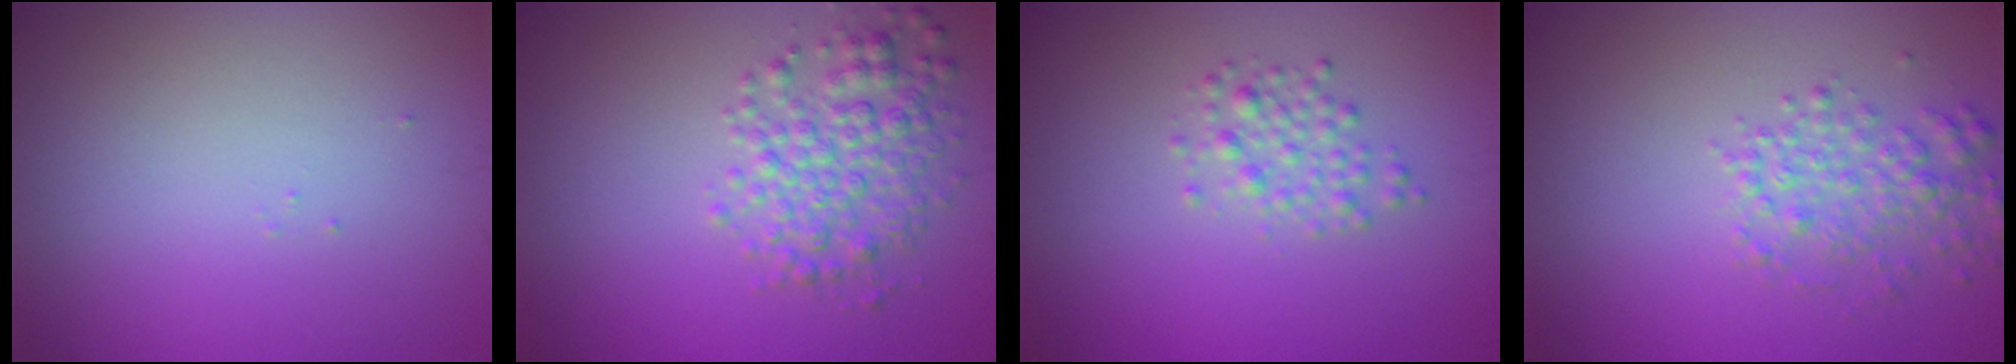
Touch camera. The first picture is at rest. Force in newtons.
{"total": 3.9, "press": 3.9, "slide": 0.1}
{"total": 1.9, "press": 1.9, "slide": 0.1}
{"total": 2.7, "press": 2.7, "slide": 0.1}